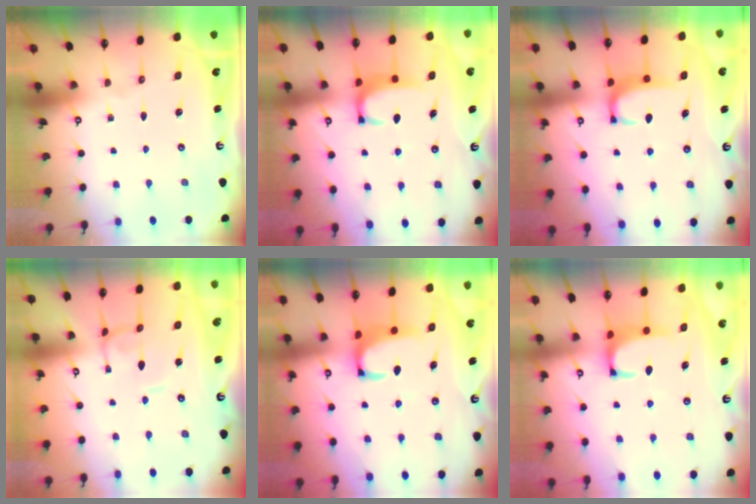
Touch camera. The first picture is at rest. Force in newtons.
{"total": 2.0, "press": 2.0, "slide": 0.5}
{"total": 2.7, "press": 2.6, "slide": 0.4}
{"total": 1.1, "press": 1.1, "slide": 0.2}
{"total": 2.2, "press": 2.0, "slide": 0.9}
{"total": 1.3, "press": 1.1, "slide": 0.8}